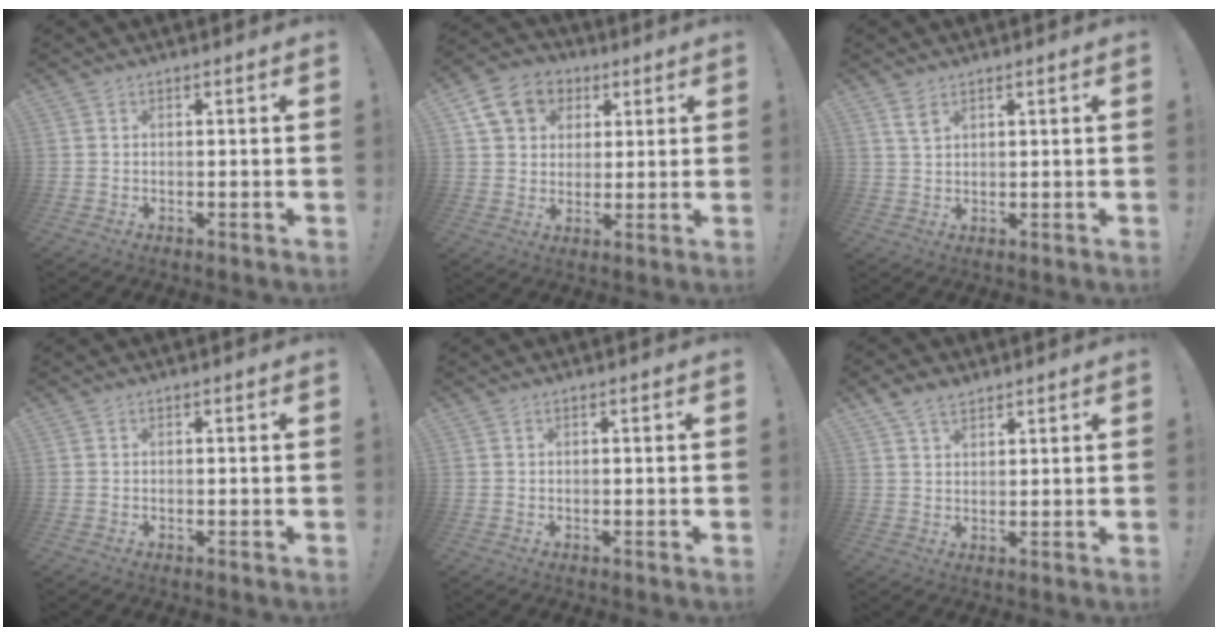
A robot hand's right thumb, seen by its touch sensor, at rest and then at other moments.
{"total": 12.0, "force": [5.1, 9.8, 4.5], "torque": [-0.065, -0.016, 0.103]}
{"total": 3.4, "force": [2.3, 1.7, 2.0], "torque": [-0.030, -0.012, 0.041]}
{"total": 0.0}
{"total": 0.0}
{"total": 5.3, "force": [3.7, 2.8, 2.5], "torque": [-0.047, -0.013, 0.070]}